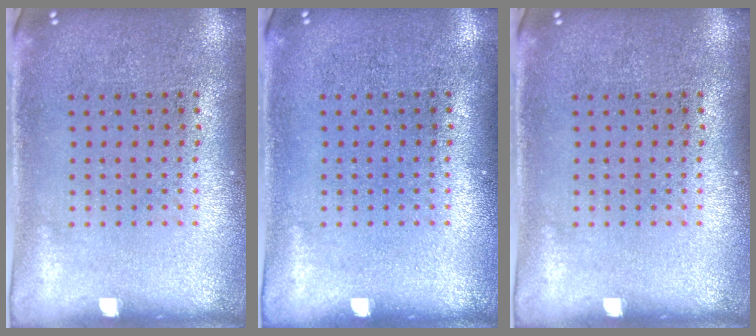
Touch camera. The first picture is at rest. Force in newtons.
{"total": 0.0}
{"total": 0.0}